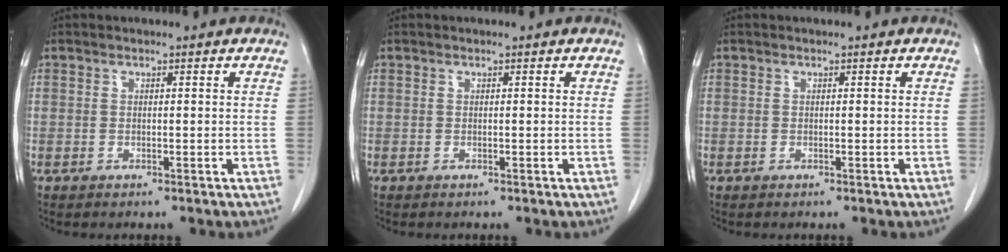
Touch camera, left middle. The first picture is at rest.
{"total": 0.0}
{"total": 0.0}